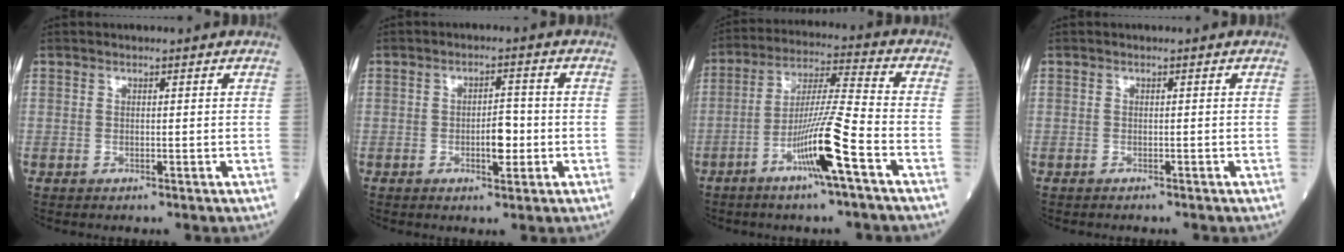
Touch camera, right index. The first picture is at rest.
{"total": 4.0, "force": [-1.0, 1.4, 3.6], "torque": [-0.056, 0.003, -0.015]}
{"total": 11.3, "force": [-5.2, -0.8, 10.0], "torque": [-0.193, -0.002, -0.098]}
{"total": 1.0, "force": [-0.9, 0.3, 0.3], "torque": [-0.008, -0.001, -0.013]}